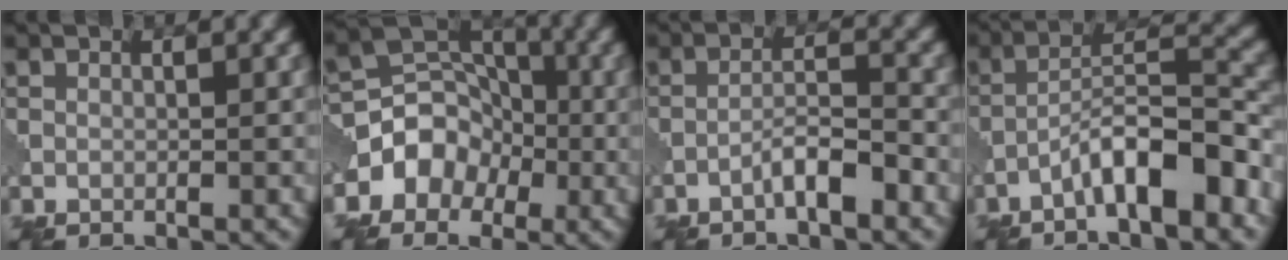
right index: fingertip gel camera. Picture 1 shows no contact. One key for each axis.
{"total": 5.0, "fx": -2.0, "fy": 4.1, "fz": 2.1, "tx": -0.014, "ty": 0.016, "tz": -0.047}
{"total": 3.3, "fx": -2.1, "fy": 0.6, "fz": 2.5, "tx": -0.044, "ty": 0.014, "tz": -0.042}
{"total": 6.9, "fx": -4.0, "fy": 1.4, "fz": 5.4, "tx": -0.092, "ty": 0.019, "tz": -0.071}